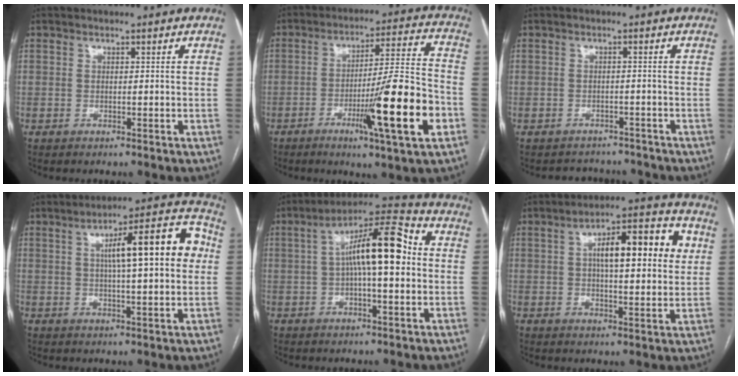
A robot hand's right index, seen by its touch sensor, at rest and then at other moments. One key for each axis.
{"total": 16.0, "fx": -5.9, "fy": -0.2, "fz": 14.9, "tx": -0.237, "ty": -0.012, "tz": -0.091}
{"total": 4.4, "fx": -3.9, "fy": 1.9, "fz": -0.9, "tx": 0.013, "ty": 0.019, "tz": -0.050}
{"total": 14.1, "fx": 2.5, "fy": 2.3, "fz": 13.7, "tx": -0.199, "ty": 0.038, "tz": 0.036}
{"total": 13.3, "fx": 1.1, "fy": 2.9, "fz": 13.0, "tx": -0.222, "ty": 0.037, "tz": 0.013}
{"total": 13.6, "fx": 3.3, "fy": 3.9, "fz": 12.6, "tx": -0.189, "ty": 0.032, "tz": 0.045}